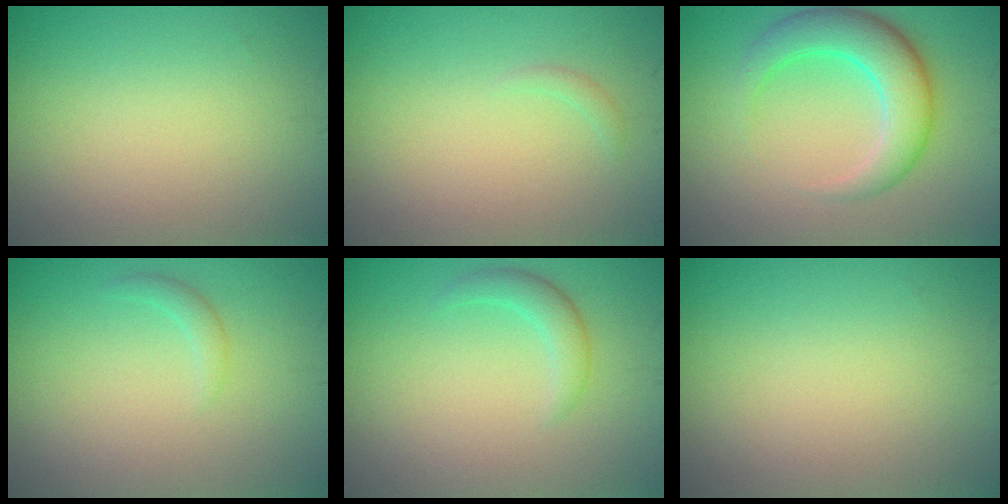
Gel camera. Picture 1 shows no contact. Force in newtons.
{"total": 0.6, "press": 0.6, "slide": 0.1}
{"total": 5.6, "press": 5.6, "slide": 0.1}
{"total": 1.0, "press": 1.0, "slide": 0.1}
{"total": 1.8, "press": 1.8, "slide": 0.0}
{"total": 0.0}